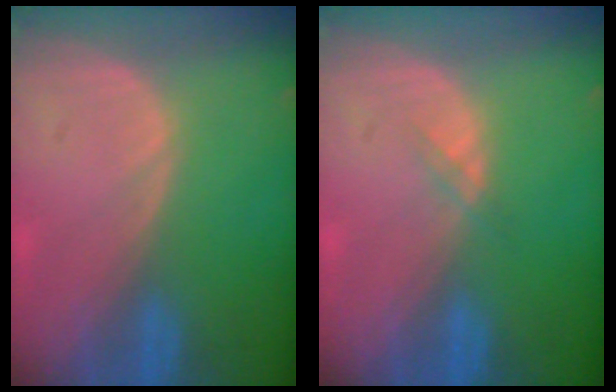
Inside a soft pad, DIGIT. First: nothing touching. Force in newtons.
{"total": 1.0, "press": 1.0, "slide": 0.2}